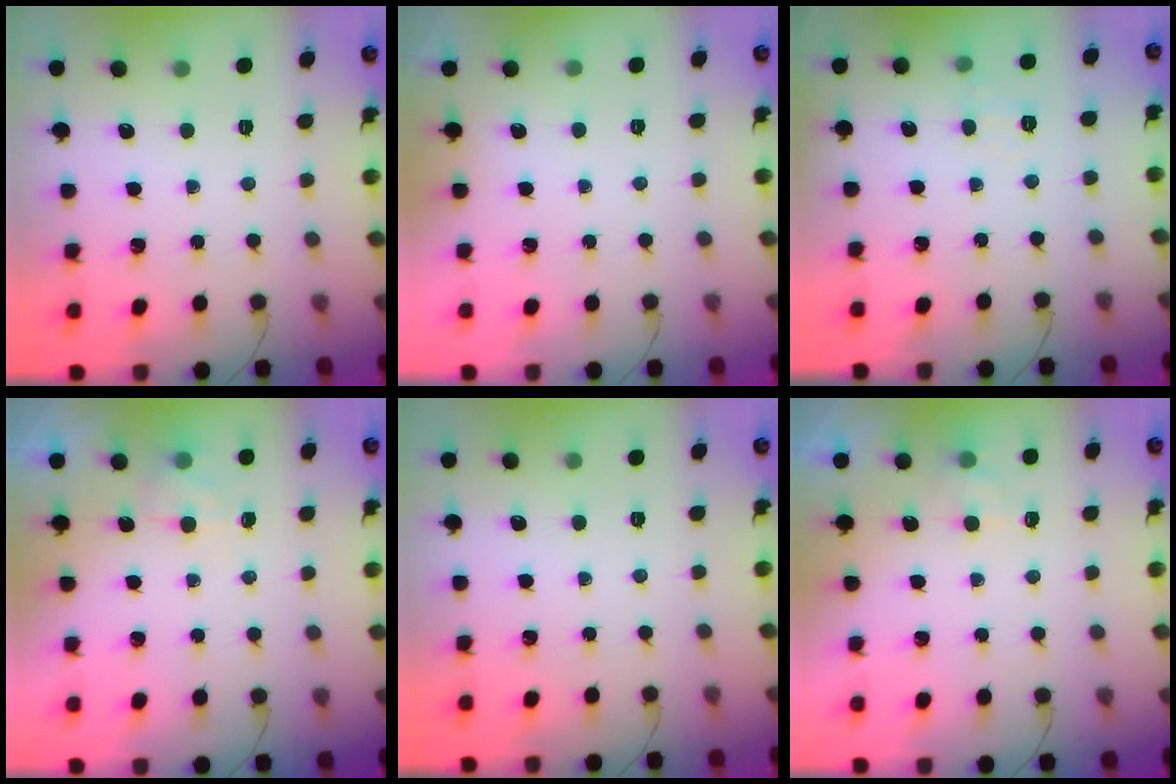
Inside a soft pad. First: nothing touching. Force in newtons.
{"total": 1.9, "press": 1.9, "slide": 0.3}
{"total": 5.7, "press": 5.5, "slide": 1.4}
{"total": 4.7, "press": 4.6, "slide": 1.2}
{"total": 0.0}
{"total": 2.7, "press": 2.3, "slide": 1.4}